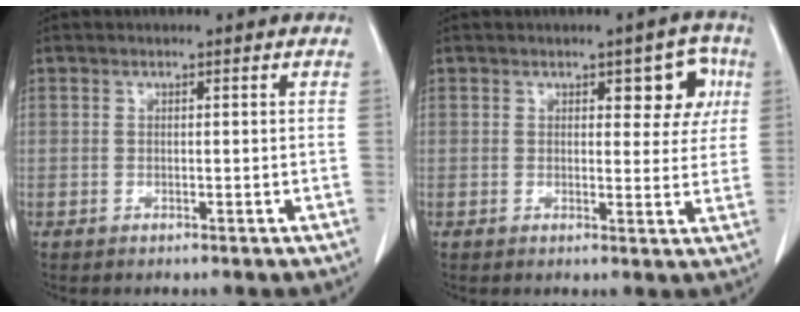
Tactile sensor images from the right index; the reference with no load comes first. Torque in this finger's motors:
{"motor_torque": [0.15, 0.15, 0.05, 0.04]}